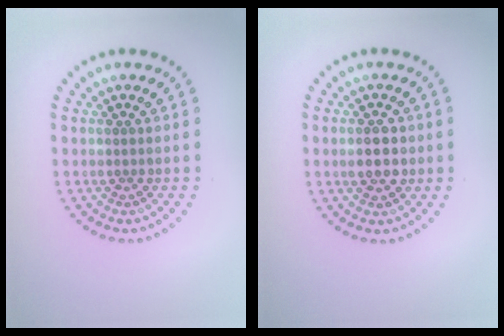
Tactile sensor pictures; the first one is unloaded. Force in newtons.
{"total": 2.9, "press": 2.9, "slide": 0.2}